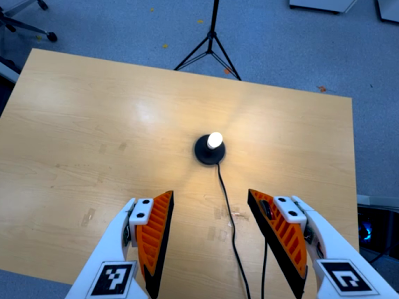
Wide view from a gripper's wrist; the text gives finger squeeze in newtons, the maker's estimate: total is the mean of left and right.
{"total": 0.0}